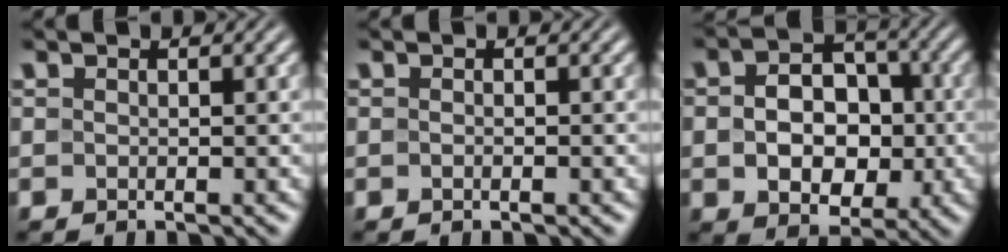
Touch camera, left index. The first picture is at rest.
{"total": 0.7, "force": [-0.4, 0.2, 0.5], "torque": [-0.009, -0.004, -0.010]}
{"total": 7.1, "force": [-1.0, 5.0, 5.0], "torque": [-0.084, -0.003, -0.017]}